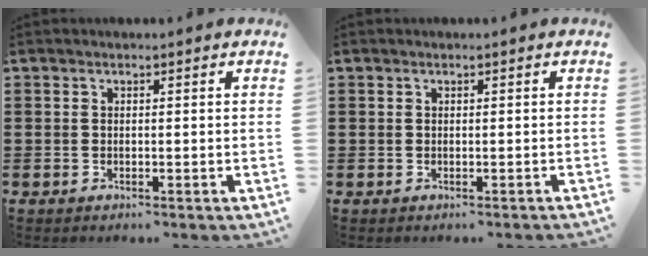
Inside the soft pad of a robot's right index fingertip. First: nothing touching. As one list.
[{"total": 0.0}]